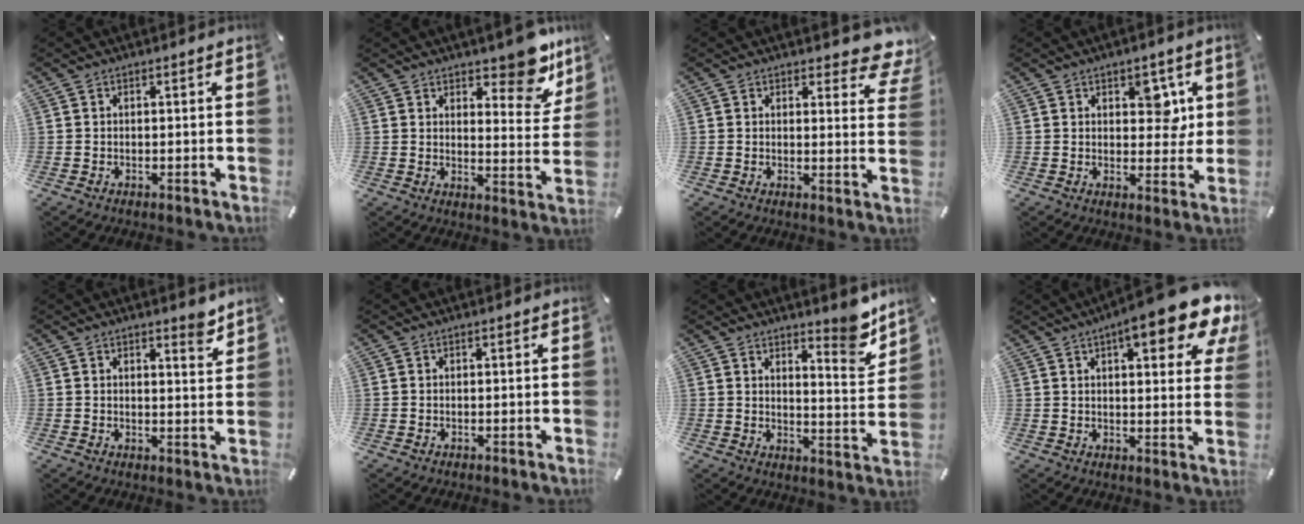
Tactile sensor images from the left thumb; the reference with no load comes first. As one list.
[{"total": 11.2, "force": [8.7, 4.6, 5.3], "torque": [-0.044, -0.072, 0.150]}, {"total": 5.6, "force": [4.4, 2.5, 2.4], "torque": [-0.012, -0.039, 0.074]}, {"total": 6.6, "force": [2.7, 4.3, 4.1], "torque": [-0.028, -0.013, 0.036]}, {"total": 3.8, "force": [3.2, 1.0, 1.8], "torque": [-0.019, -0.023, 0.053]}, {"total": 0.0}, {"total": 9.0, "force": [7.6, 2.2, 4.3], "torque": [-0.036, -0.067, 0.127]}, {"total": 15.8, "force": [9.6, 4.5, 11.8], "torque": [-0.162, -0.053, 0.150]}]